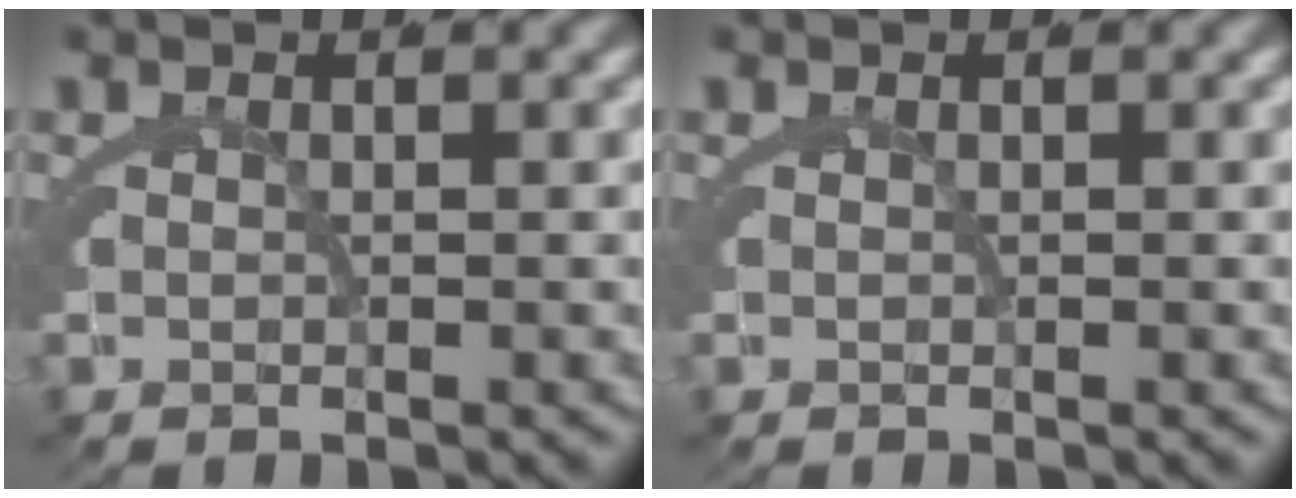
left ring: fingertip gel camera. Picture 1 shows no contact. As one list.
[{"total": 0.0}]